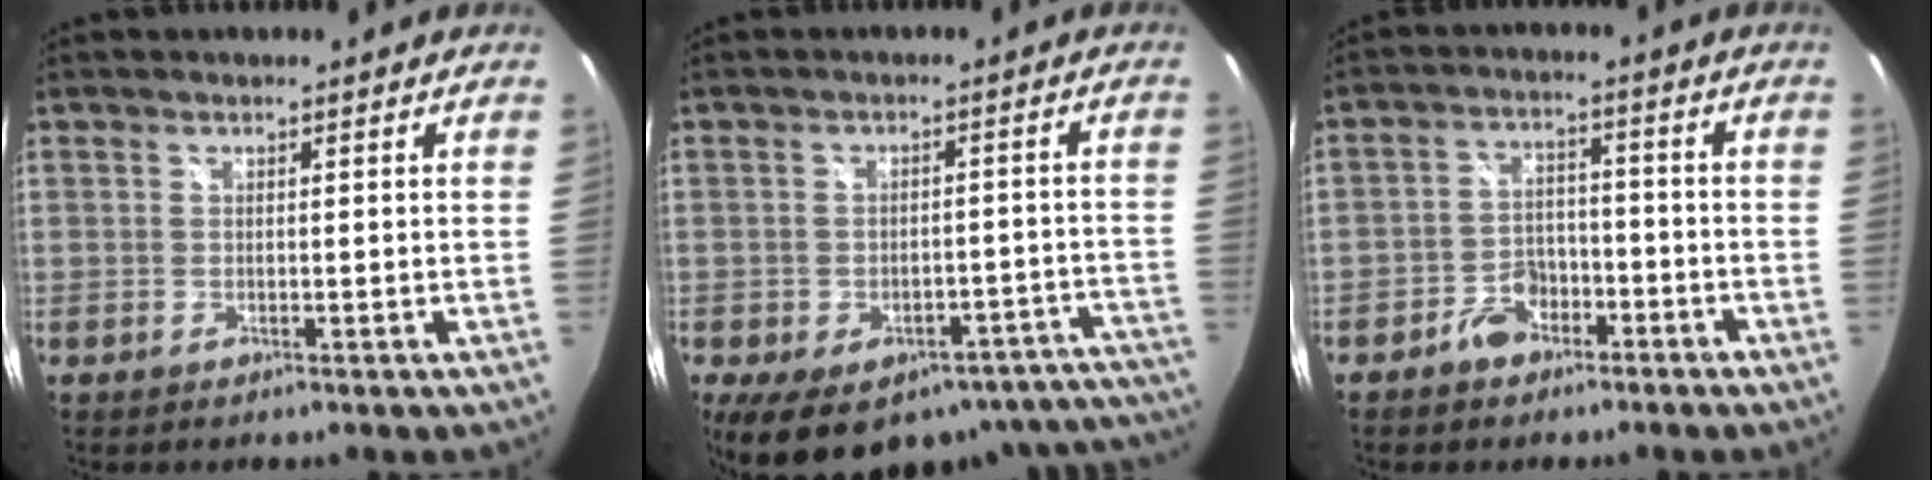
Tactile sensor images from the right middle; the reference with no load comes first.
{"total": 23.5, "force": [-17.9, 10.2, 11.4], "torque": [-0.166, -0.001, -0.203]}
{"total": 6.1, "force": [-4.2, 4.0, 2.1], "torque": [-0.052, 0.019, -0.060]}